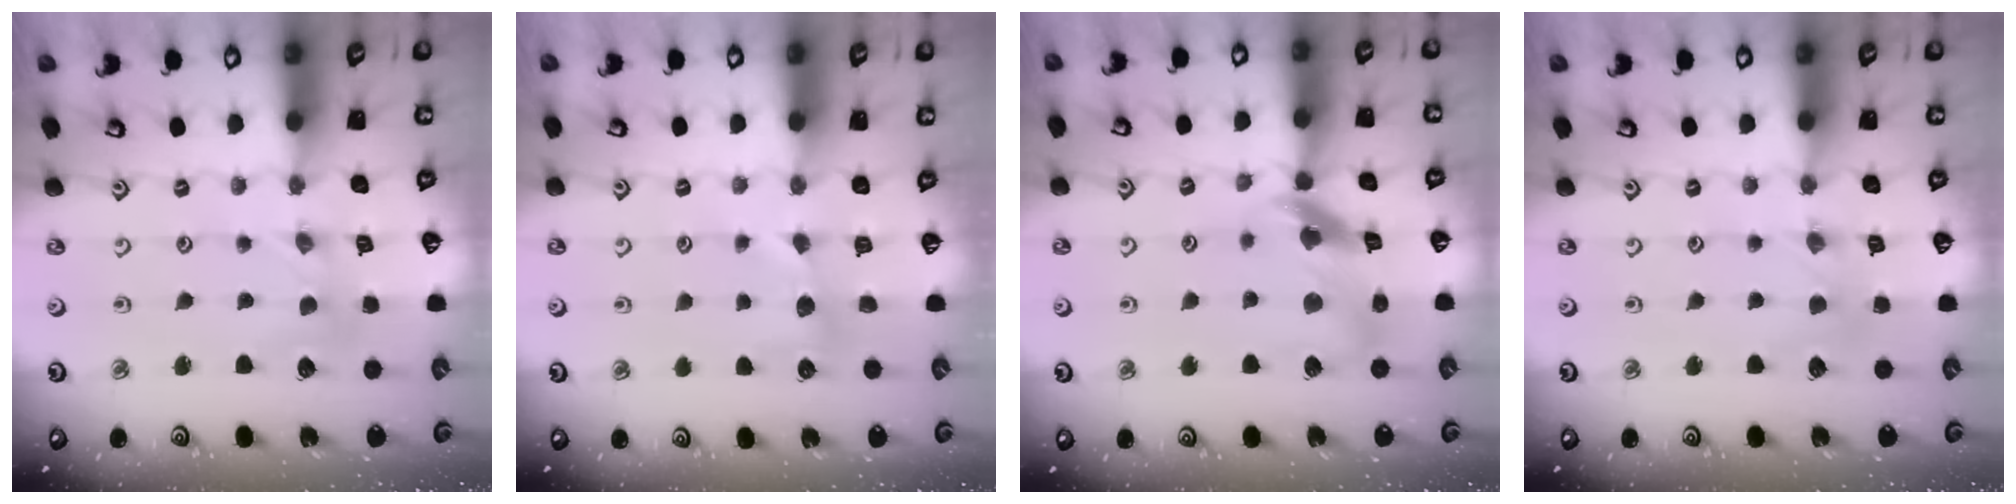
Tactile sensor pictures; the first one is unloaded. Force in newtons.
{"total": 4.1, "press": 4.0, "slide": 0.6}
{"total": 13.6, "press": 13.5, "slide": 1.7}
{"total": 2.6, "press": 2.6, "slide": 0.3}